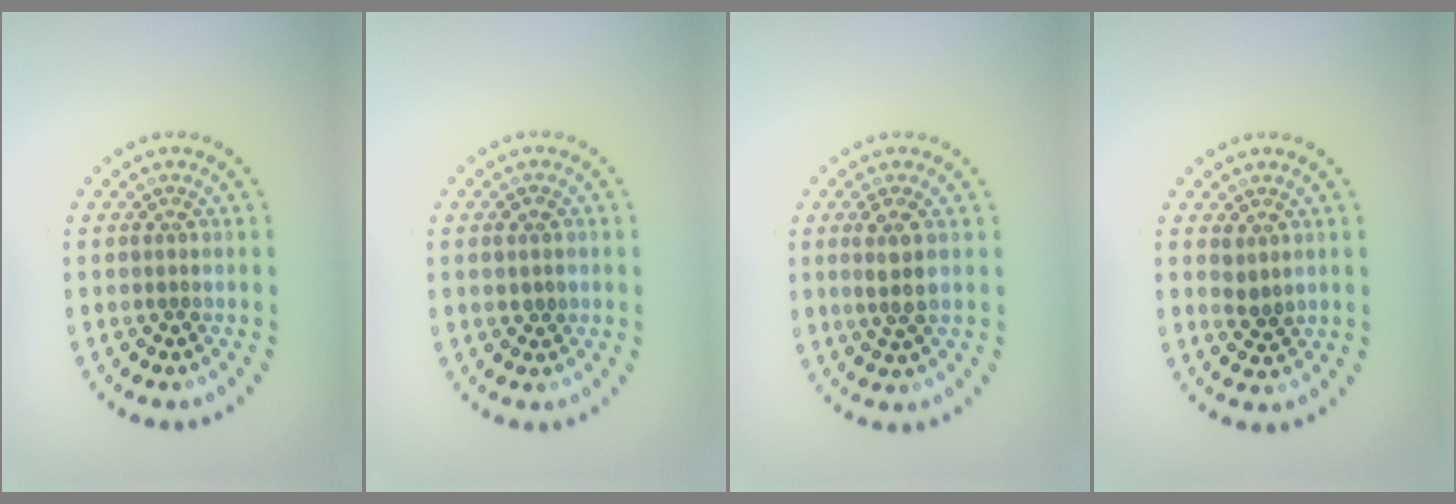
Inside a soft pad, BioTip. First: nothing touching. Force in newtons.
{"total": 1.2, "press": 1.2, "slide": 0.2}
{"total": 2.2, "press": 1.9, "slide": 1.2}
{"total": 1.3, "press": 1.1, "slide": 0.6}